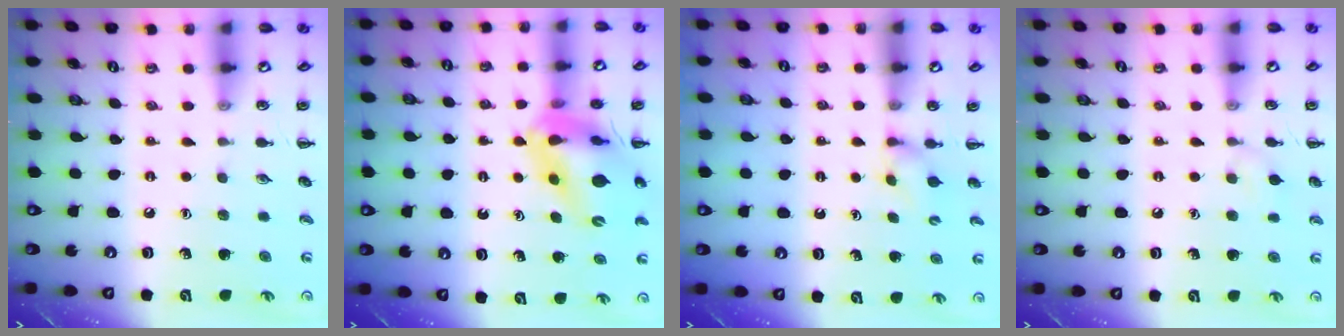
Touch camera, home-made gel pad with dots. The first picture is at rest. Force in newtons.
{"total": 13.4, "press": 12.8, "slide": 4.0}
{"total": 2.5, "press": 2.3, "slide": 1.0}
{"total": 6.0, "press": 5.7, "slide": 1.9}